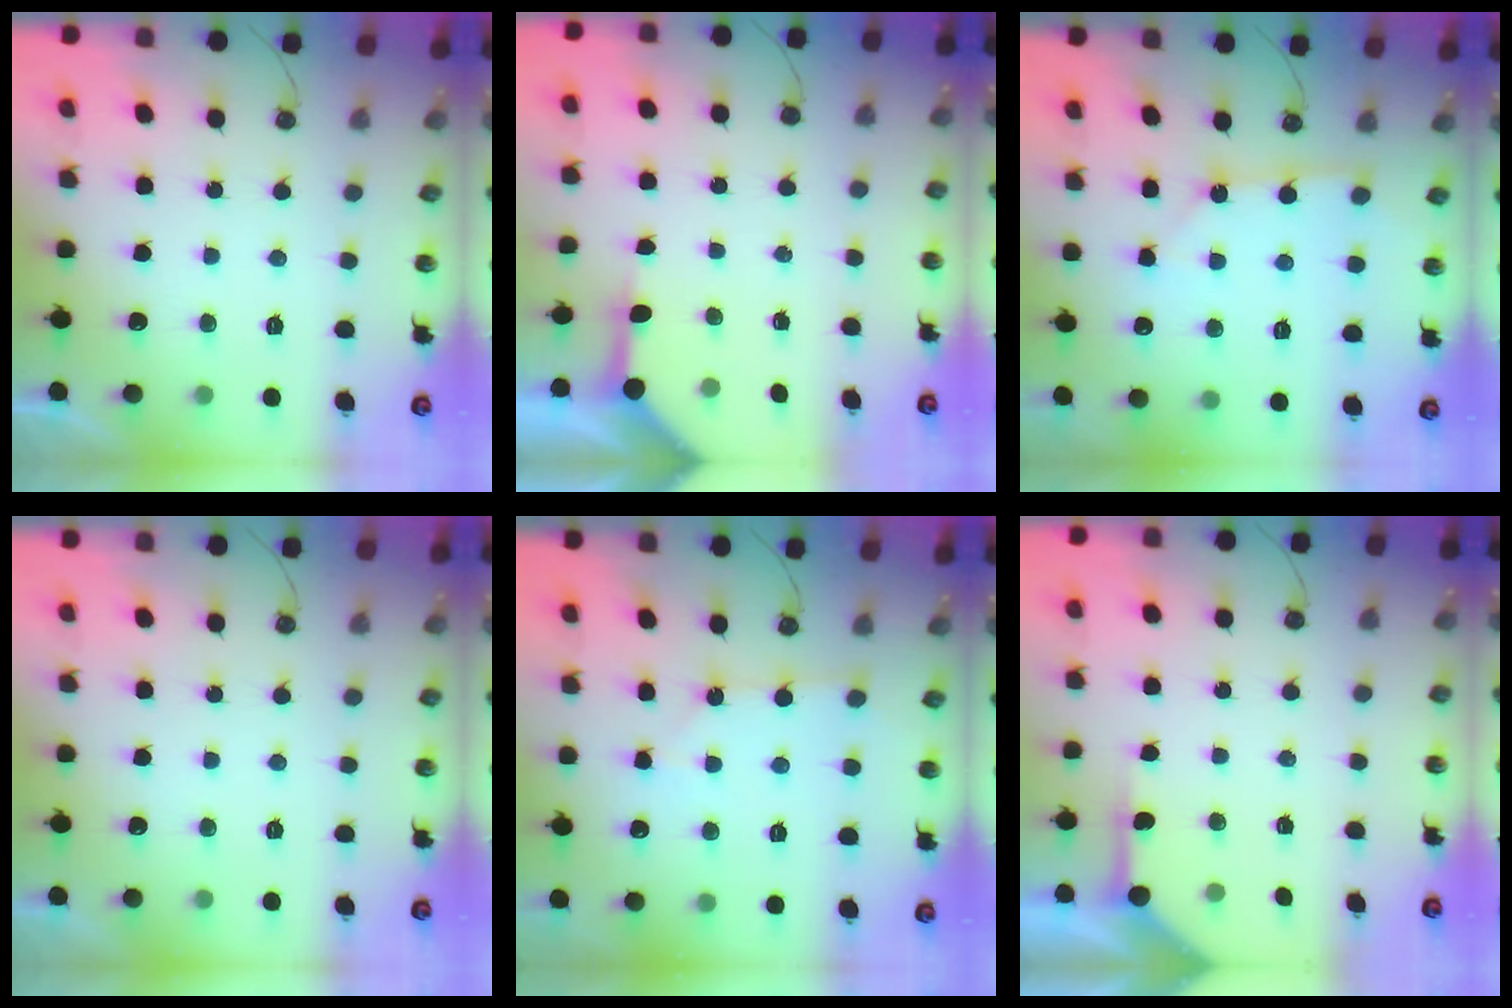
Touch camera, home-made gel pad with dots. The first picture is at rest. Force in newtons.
{"total": 5.8, "press": 5.7, "slide": 0.5}
{"total": 2.4, "press": 2.4, "slide": 0.3}
{"total": 0.0}
{"total": 3.0, "press": 2.9, "slide": 0.4}
{"total": 4.2, "press": 4.2, "slide": 0.4}